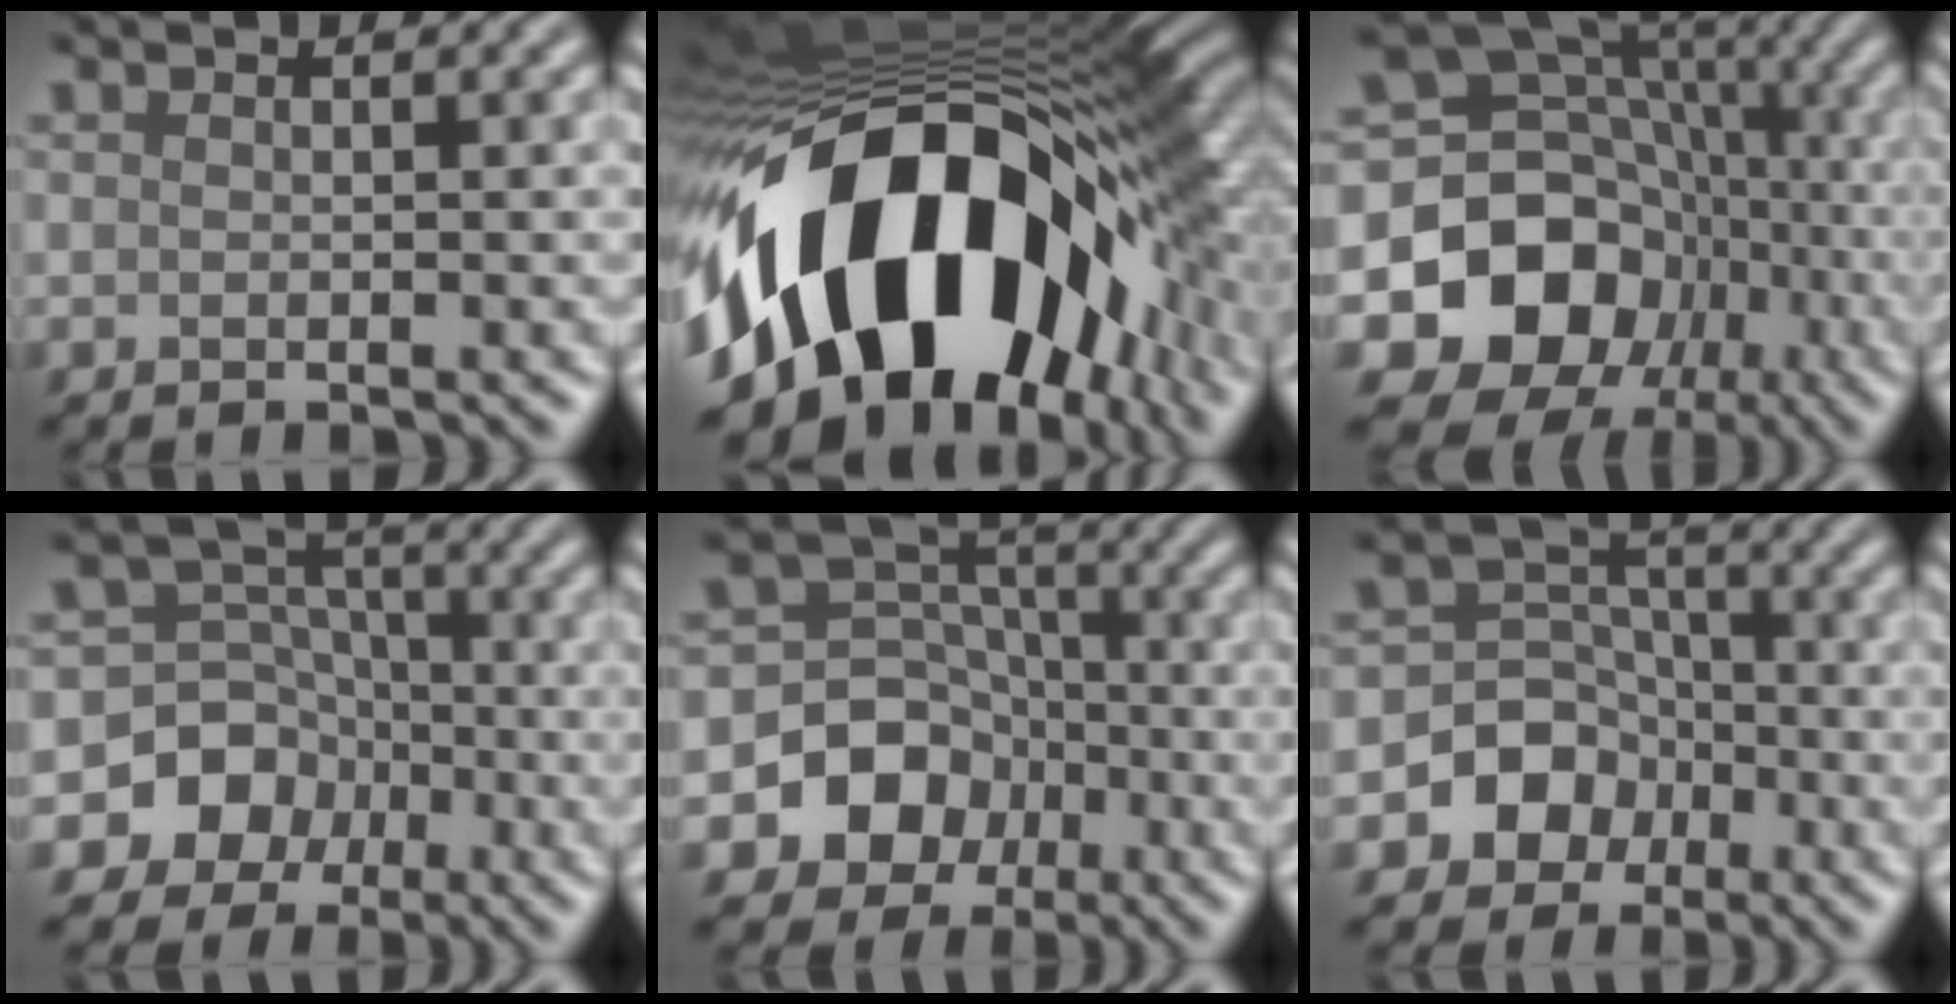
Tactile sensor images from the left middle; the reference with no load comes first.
{"total": 18.2, "force": [-4.9, 10.5, 14.0], "torque": [-0.242, -0.021, -0.076]}
{"total": 14.3, "force": [-3.6, 12.1, 6.8], "torque": [-0.131, -0.008, -0.068]}
{"total": 8.5, "force": [-3.6, 7.6, 1.3], "torque": [-0.008, 0.011, -0.081]}
{"total": 7.7, "force": [-3.1, 6.7, 2.1], "torque": [-0.013, 0.011, -0.083]}
{"total": 6.5, "force": [-2.8, 5.7, 1.5], "torque": [-0.001, 0.012, -0.079]}